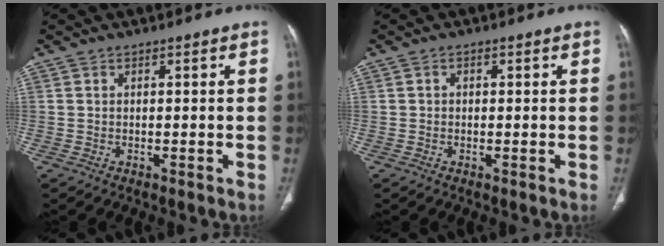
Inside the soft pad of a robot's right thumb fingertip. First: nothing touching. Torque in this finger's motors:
{"motor_torque": [0.05, -0.24, -0.23, 0.17, 0.04]}